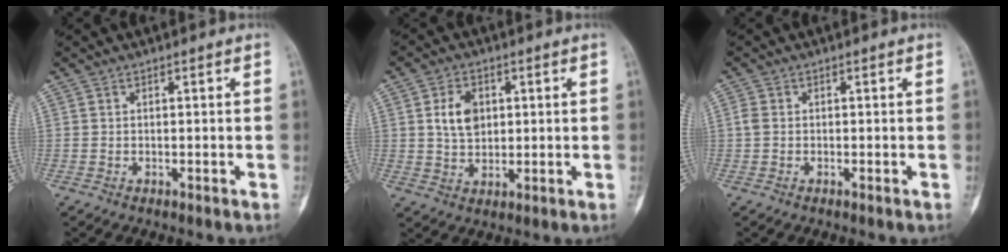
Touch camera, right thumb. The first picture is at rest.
{"total": 6.7, "force": [1.5, 4.8, 4.4], "torque": [-0.062, -0.008, 0.028]}
{"total": 1.3, "force": [-0.3, 0.7, 1.0], "torque": [-0.027, -0.002, -0.011]}